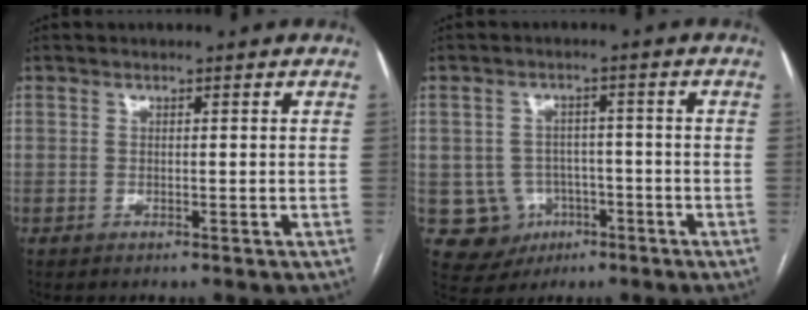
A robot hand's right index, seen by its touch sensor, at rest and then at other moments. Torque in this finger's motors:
{"motor_torque": [-0.09, 0.00, -0.54, -0.21]}